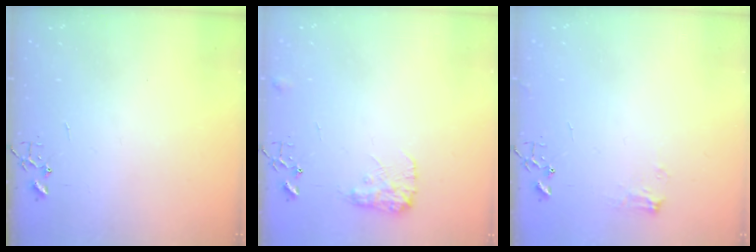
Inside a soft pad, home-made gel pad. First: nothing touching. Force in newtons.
{"total": 9.5, "press": 9.5, "slide": 0.3}
{"total": 6.8, "press": 6.8, "slide": 0.8}